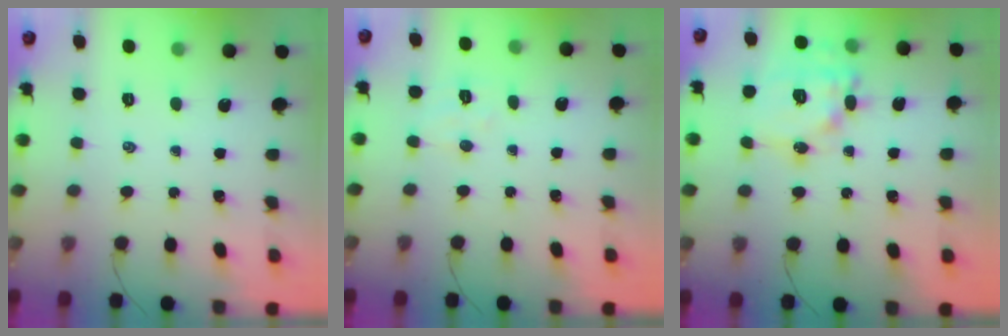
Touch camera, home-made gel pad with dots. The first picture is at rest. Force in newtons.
{"total": 5.1, "press": 5.0, "slide": 1.0}
{"total": 15.4, "press": 15.3, "slide": 1.7}